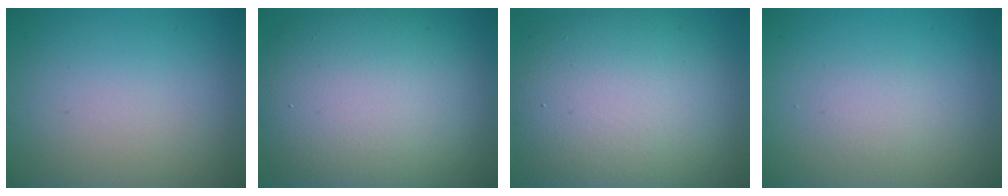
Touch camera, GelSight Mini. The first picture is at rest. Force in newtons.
{"total": 13.4, "press": 13.4, "slide": 0.4}
{"total": 12.9, "press": 12.8, "slide": 1.0}
{"total": 1.2, "press": 1.2, "slide": 0.1}